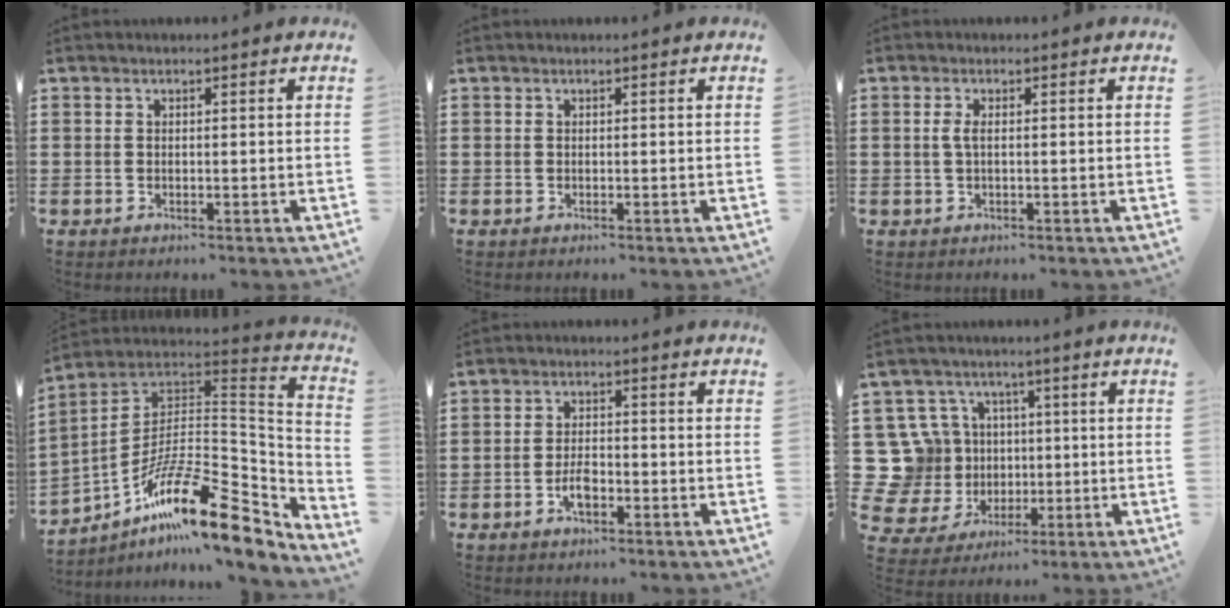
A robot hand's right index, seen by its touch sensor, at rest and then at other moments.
{"total": 0.0}
{"total": 1.8, "force": [-0.1, 0.4, 1.8], "torque": [-0.041, -0.002, -0.005]}
{"total": 17.6, "force": [-10.6, 5.3, 13.0], "torque": [-0.211, 0.011, -0.187]}
{"total": 3.4, "force": [-1.6, 1.5, 2.7], "torque": [-0.063, 0.000, -0.032]}
{"total": 11.2, "force": [1.4, 10.8, 2.7], "torque": [-0.140, -0.006, 0.037]}